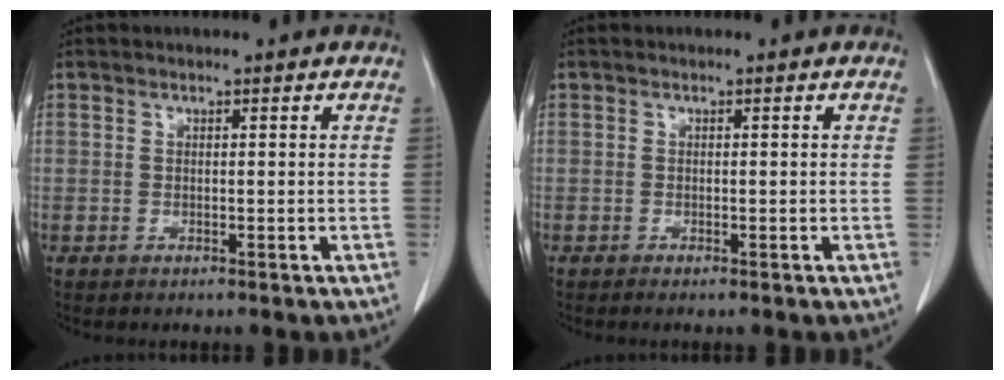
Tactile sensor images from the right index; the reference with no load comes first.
{"total": 0.6, "force": [-0.4, 0.0, 0.4], "torque": [-0.009, -0.001, -0.009]}